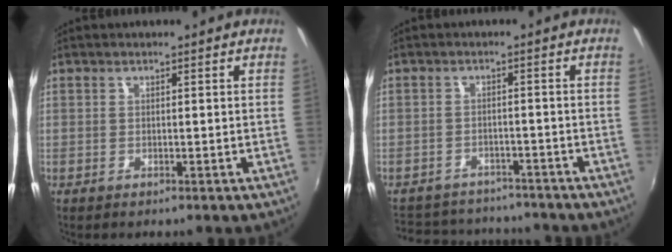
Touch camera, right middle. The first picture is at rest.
{"total": 12.5, "force": [-11.0, 4.9, 3.4], "torque": [-0.092, 0.020, -0.155]}